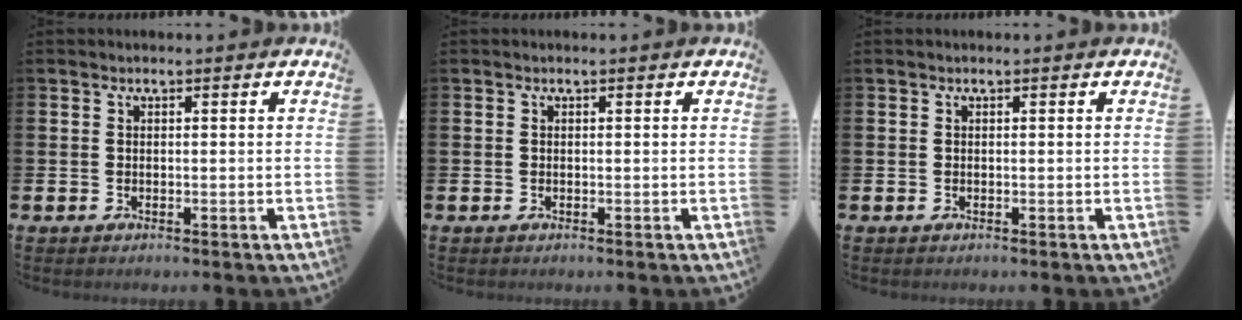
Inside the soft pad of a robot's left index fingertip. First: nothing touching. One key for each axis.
{"total": 0.0}
{"total": 0.0}